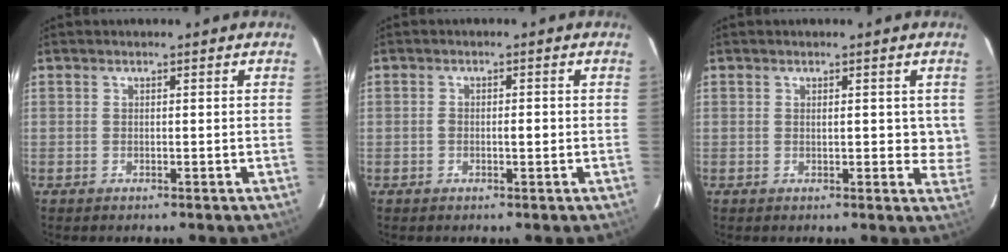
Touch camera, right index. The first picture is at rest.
{"total": 1.3, "force": [-0.2, 0.9, 0.9], "torque": [-0.013, 0.003, -0.003]}
{"total": 4.3, "force": [1.0, 2.0, 3.6], "torque": [-0.028, -0.006, 0.006]}